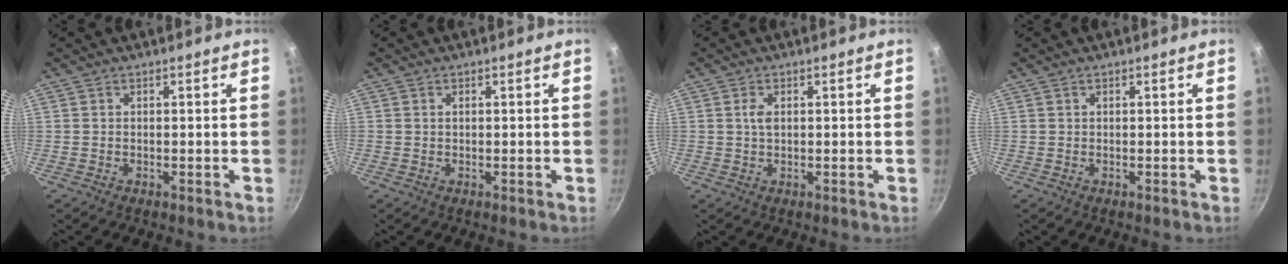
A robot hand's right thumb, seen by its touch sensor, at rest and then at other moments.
{"total": 0.6, "force": [0.1, 0.5, 0.3], "torque": [-0.004, 0.003, 0.001]}
{"total": 2.0, "force": [0.4, 1.2, 1.6], "torque": [-0.028, 0.001, 0.006]}
{"total": 0.0}